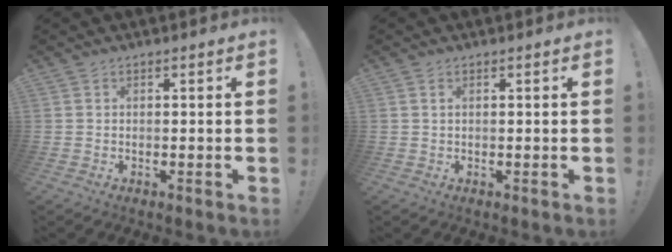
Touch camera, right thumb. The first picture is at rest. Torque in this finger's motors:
{"motor_torque": [-0.39, 0.22, 0.05, -0.03, -0.01]}